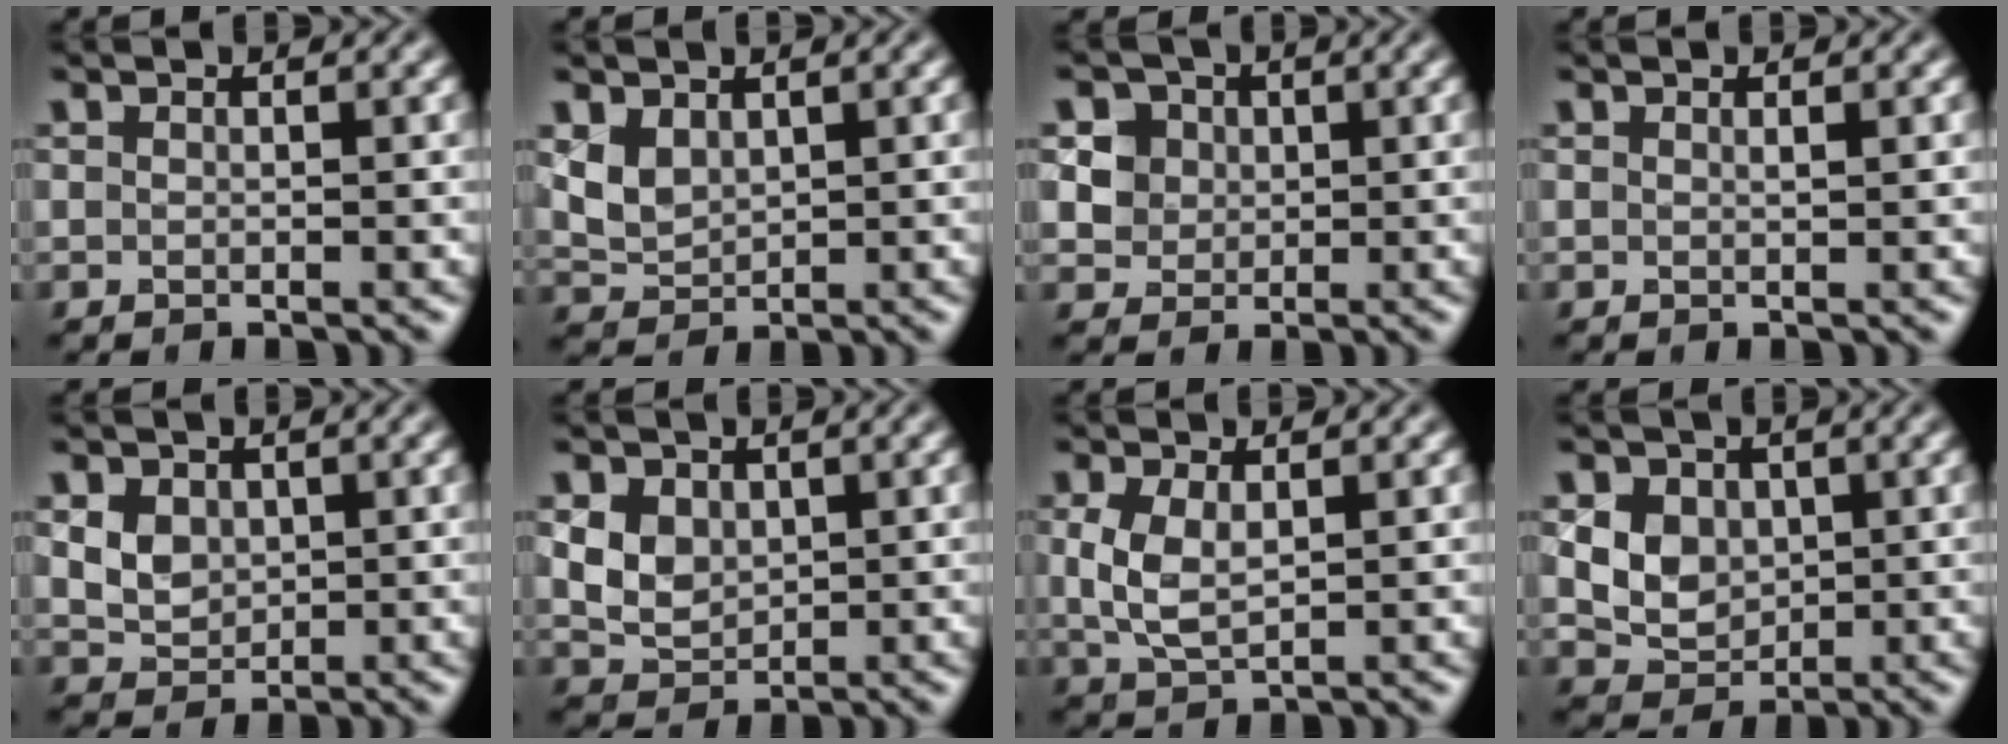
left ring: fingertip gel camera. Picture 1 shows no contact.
{"total": 2.6, "force": [1.2, 1.8, 1.5], "torque": [-0.035, -0.004, 0.030]}
{"total": 5.8, "force": [2.6, 4.6, 2.3], "torque": [-0.045, 0.011, 0.038]}
{"total": 0.5, "force": [0.3, 0.1, 0.4], "torque": [-0.002, 0.000, 0.004]}
{"total": 3.7, "force": [1.2, 2.9, 2.0], "torque": [-0.047, 0.010, 0.023]}
{"total": 3.7, "force": [0.9, 2.9, 2.1], "torque": [-0.050, -0.001, 0.018]}
{"total": 3.5, "force": [0.5, 1.9, 2.9], "torque": [-0.070, 0.000, 0.015]}
{"total": 4.9, "force": [1.2, 4.0, 2.5], "torque": [-0.054, 0.006, 0.022]}